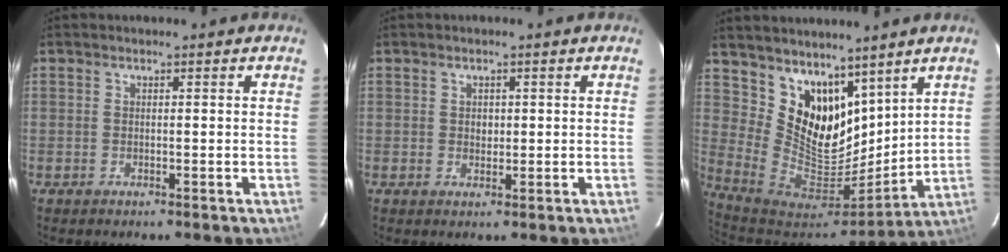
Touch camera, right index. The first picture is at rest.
{"total": 1.6, "force": [0.3, 1.4, 0.5], "torque": [-0.006, 0.004, 0.006]}
{"total": 15.1, "force": [10.1, 9.5, 6.2], "torque": [-0.126, -0.005, 0.205]}